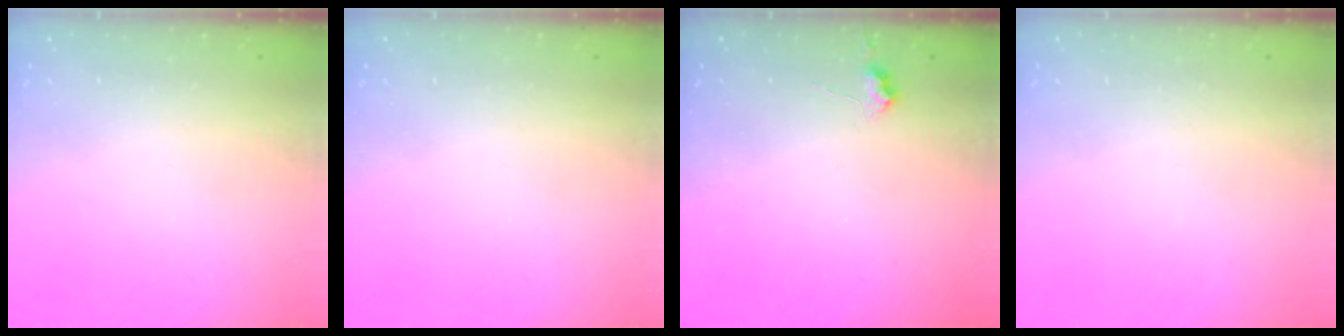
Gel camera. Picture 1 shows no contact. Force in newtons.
{"total": 0.0}
{"total": 4.3, "press": 4.3, "slide": 0.7}
{"total": 0.0}